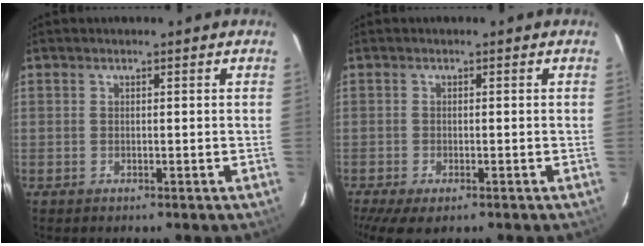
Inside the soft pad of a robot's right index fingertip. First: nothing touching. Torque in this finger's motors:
{"motor_torque": [0.80, -0.84, 0.36, 0.09]}